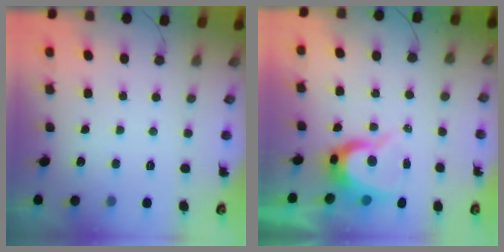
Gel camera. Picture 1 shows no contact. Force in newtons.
{"total": 8.5, "press": 8.5, "slide": 0.7}